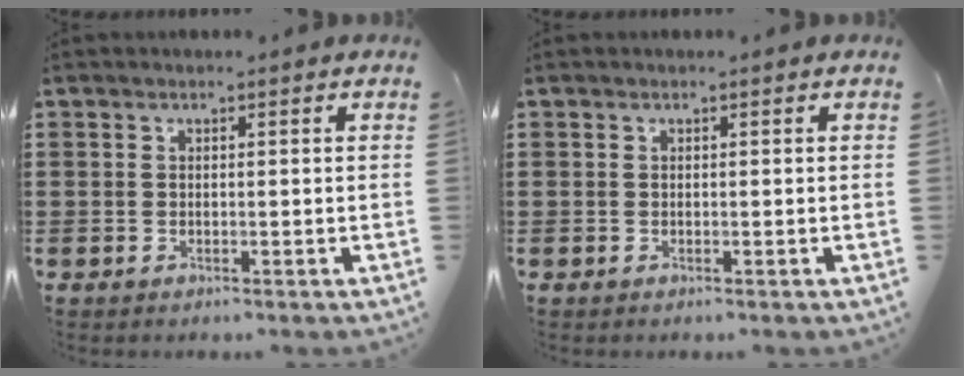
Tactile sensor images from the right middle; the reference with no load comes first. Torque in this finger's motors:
{"motor_torque": [-0.10, 0.10, 0.00, 0.00]}